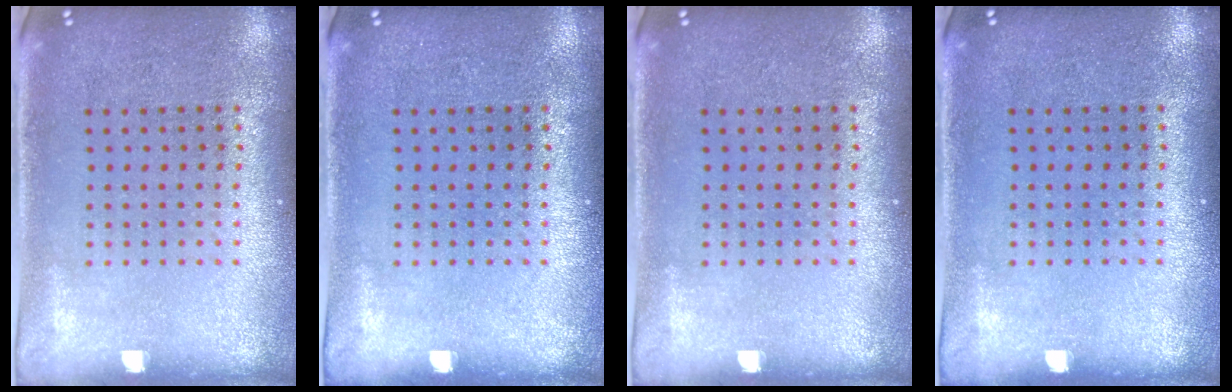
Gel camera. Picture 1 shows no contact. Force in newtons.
{"total": 0.0}
{"total": 0.0}
{"total": 0.0}